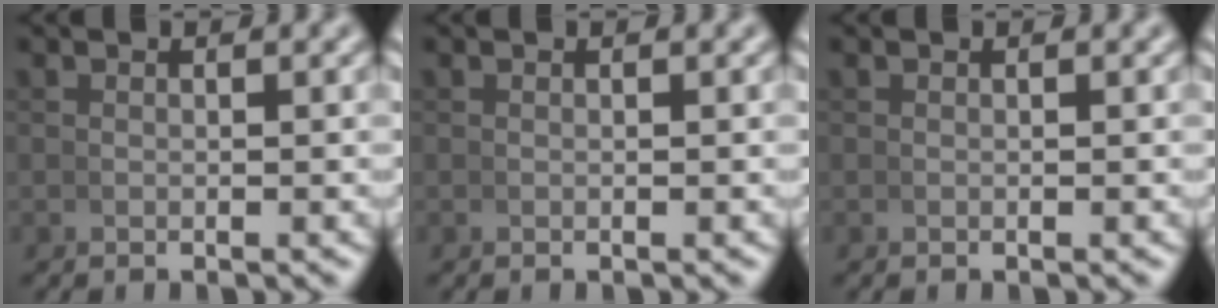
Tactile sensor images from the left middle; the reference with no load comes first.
{"total": 0.0}
{"total": 0.0}